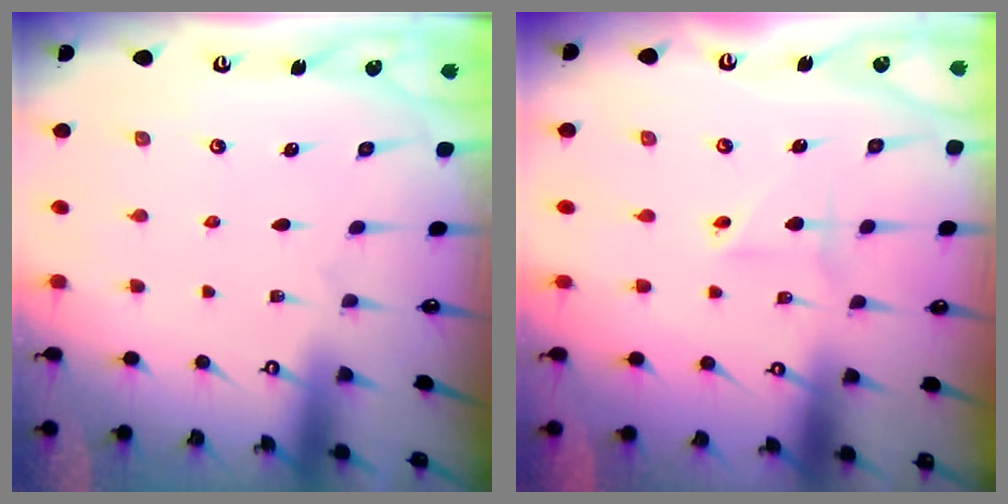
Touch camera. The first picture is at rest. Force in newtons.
{"total": 3.0, "press": 2.9, "slide": 0.7}